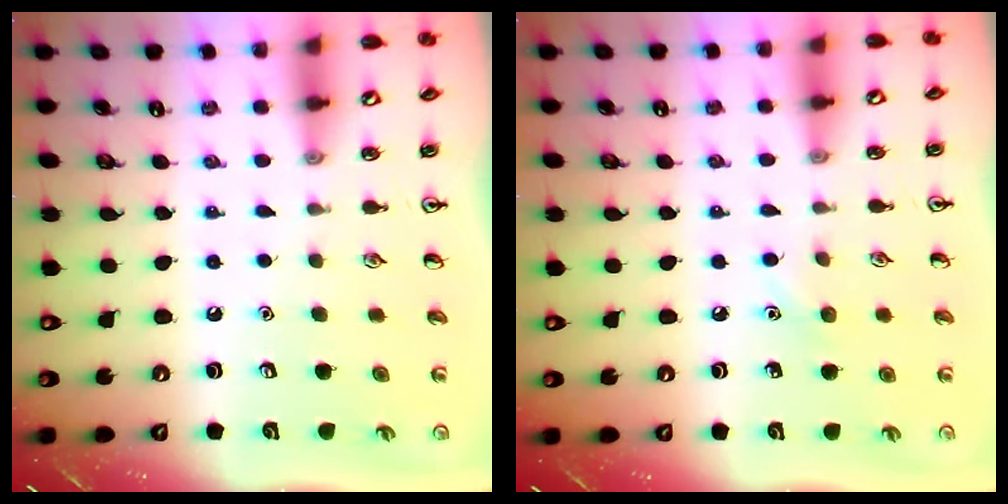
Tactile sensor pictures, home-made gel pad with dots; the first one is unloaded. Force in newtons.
{"total": 5.7, "press": 5.5, "slide": 1.8}